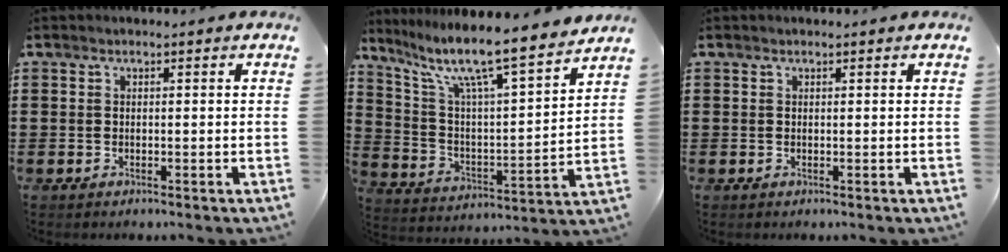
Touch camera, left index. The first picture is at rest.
{"total": 9.8, "force": [7.9, 0.6, 5.8], "torque": [-0.135, -0.065, 0.125]}
{"total": 0.0}